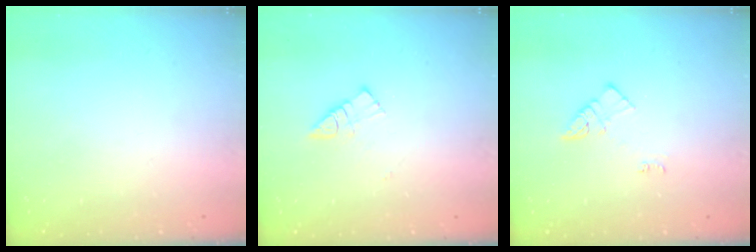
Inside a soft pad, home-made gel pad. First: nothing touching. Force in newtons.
{"total": 8.1, "press": 8.0, "slide": 0.5}
{"total": 6.5, "press": 6.5, "slide": 0.8}